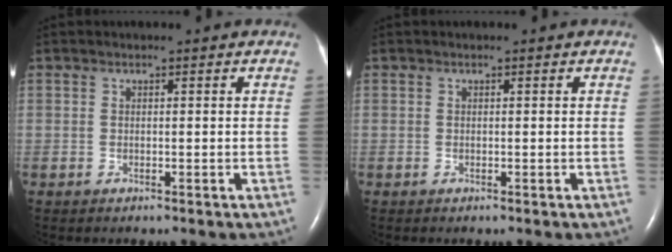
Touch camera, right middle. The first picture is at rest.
{"total": 0.0}